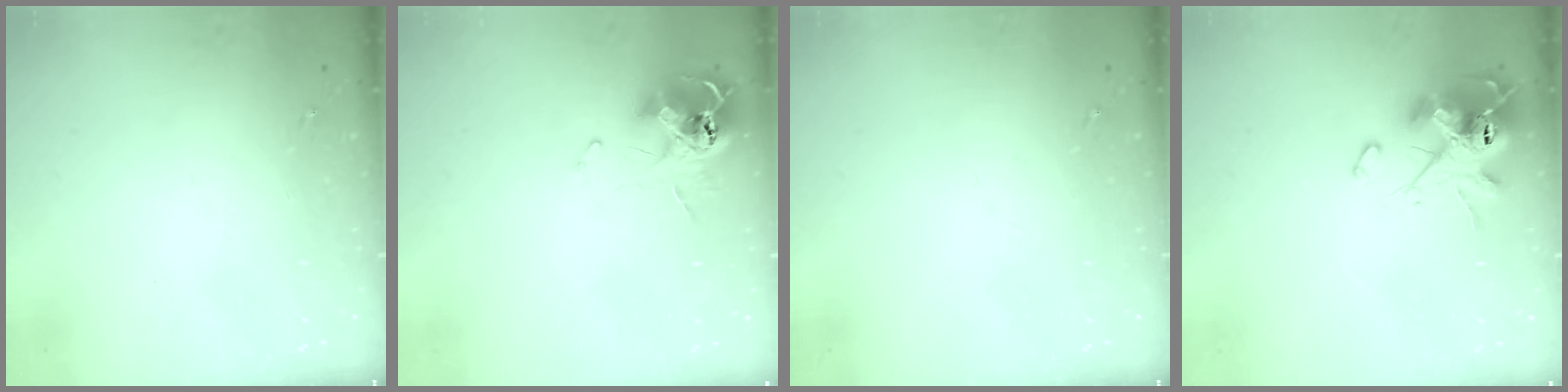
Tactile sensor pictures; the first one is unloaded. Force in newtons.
{"total": 12.0, "press": 11.9, "slide": 1.2}
{"total": 0.0}
{"total": 13.9, "press": 13.8, "slide": 1.3}